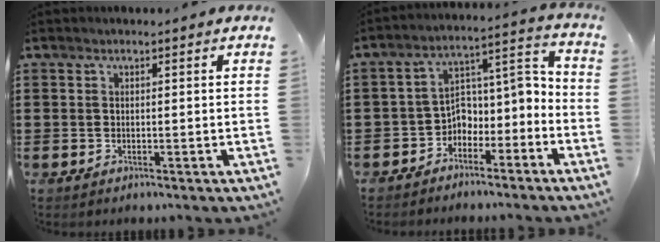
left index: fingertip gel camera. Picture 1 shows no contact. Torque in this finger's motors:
{"motor_torque": [-0.03, 0.18, 0.19, 0.03]}